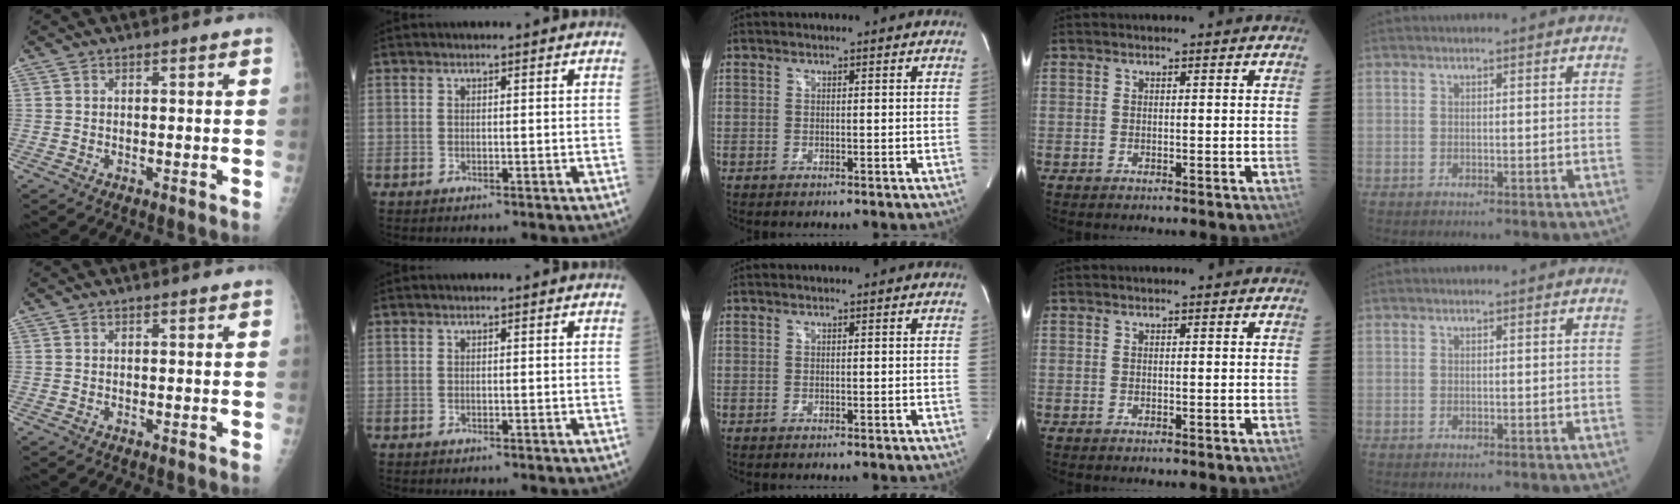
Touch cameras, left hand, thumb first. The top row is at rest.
{}